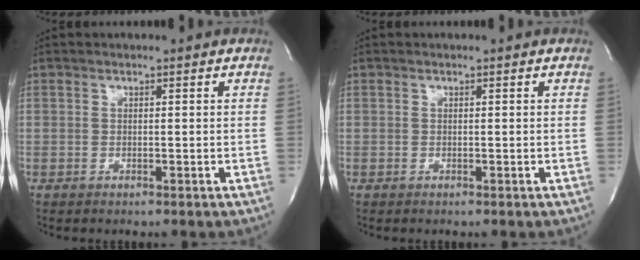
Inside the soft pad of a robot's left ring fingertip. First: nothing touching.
{"total": 0.0}